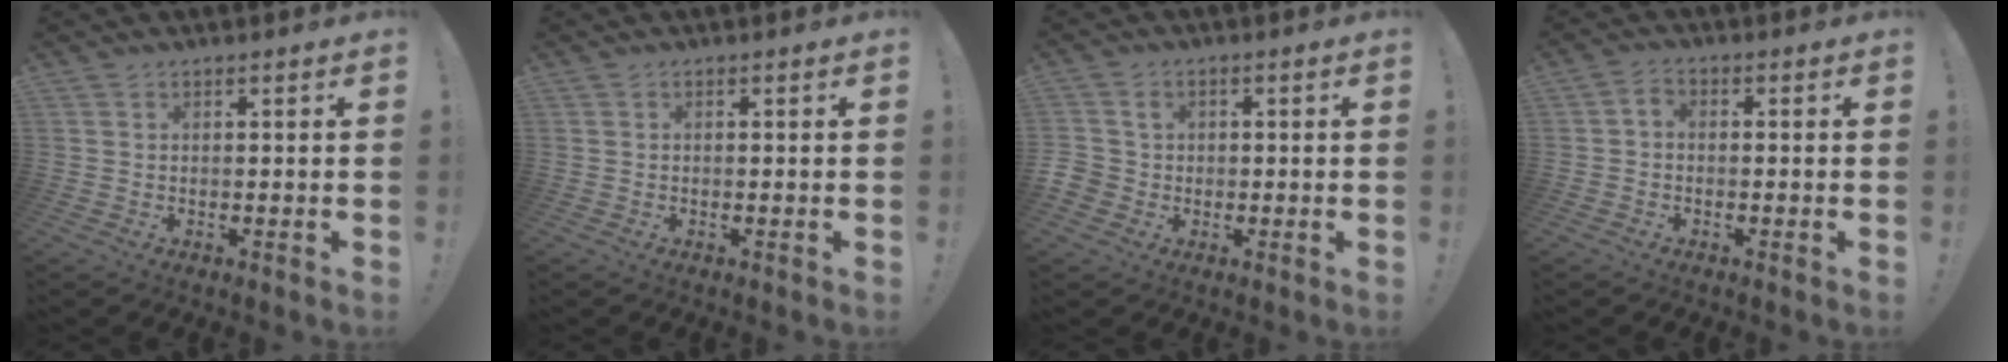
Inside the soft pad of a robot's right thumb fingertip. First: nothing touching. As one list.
[{"total": 0.0}, {"total": 4.8, "force": [0.1, 4.5, 1.6], "torque": [-0.050, 0.008, 0.004]}, {"total": 2.0, "force": [-0.9, 1.3, 1.2], "torque": [-0.029, 0.011, -0.016]}]